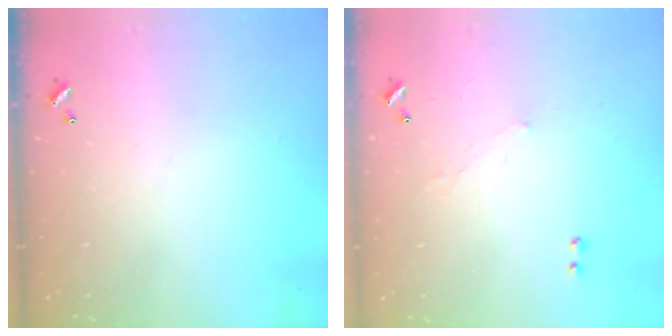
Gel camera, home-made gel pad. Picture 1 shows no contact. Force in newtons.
{"total": 0.7, "press": 0.2, "slide": 0.7}